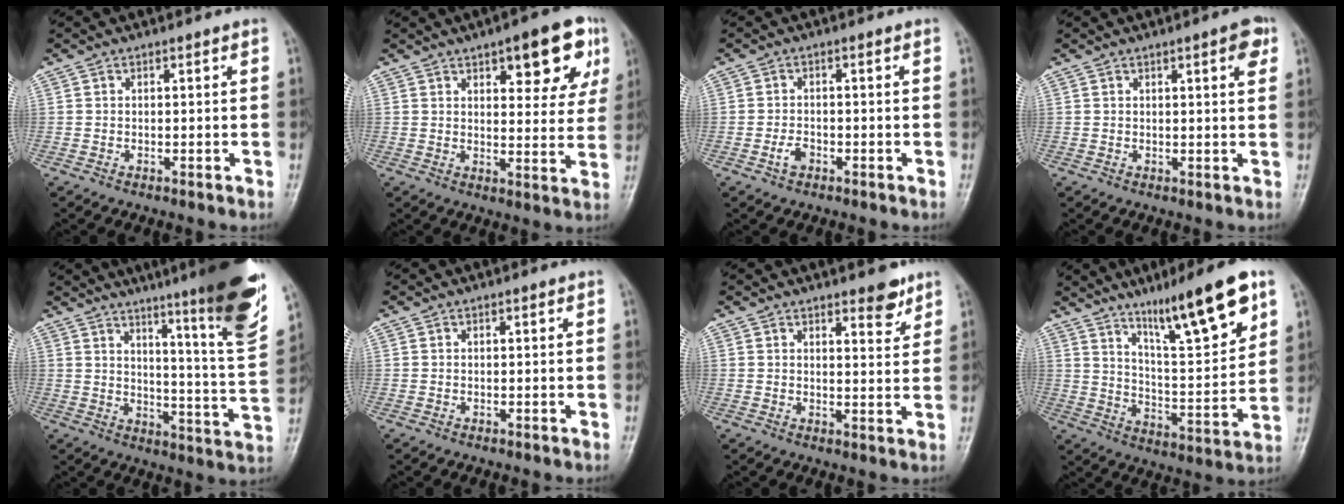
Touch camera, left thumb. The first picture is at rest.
{"total": 13.4, "force": [6.8, 5.1, 10.3], "torque": [-0.086, -0.022, 0.084]}
{"total": 2.3, "force": [-1.2, 1.4, 1.4], "torque": [-0.026, 0.008, -0.022]}
{"total": 3.6, "force": [1.8, 0.7, 3.1], "torque": [-0.034, -0.005, 0.021]}
{"total": 22.2, "force": [14.5, 1.5, 16.8], "torque": [-0.212, -0.081, 0.197]}
{"total": 0.0}
{"total": 4.4, "force": [3.2, 1.5, 2.6], "torque": [-0.018, -0.023, 0.042]}
{"total": 17.7, "force": [10.9, 3.0, 13.6], "torque": [-0.195, -0.056, 0.184]}